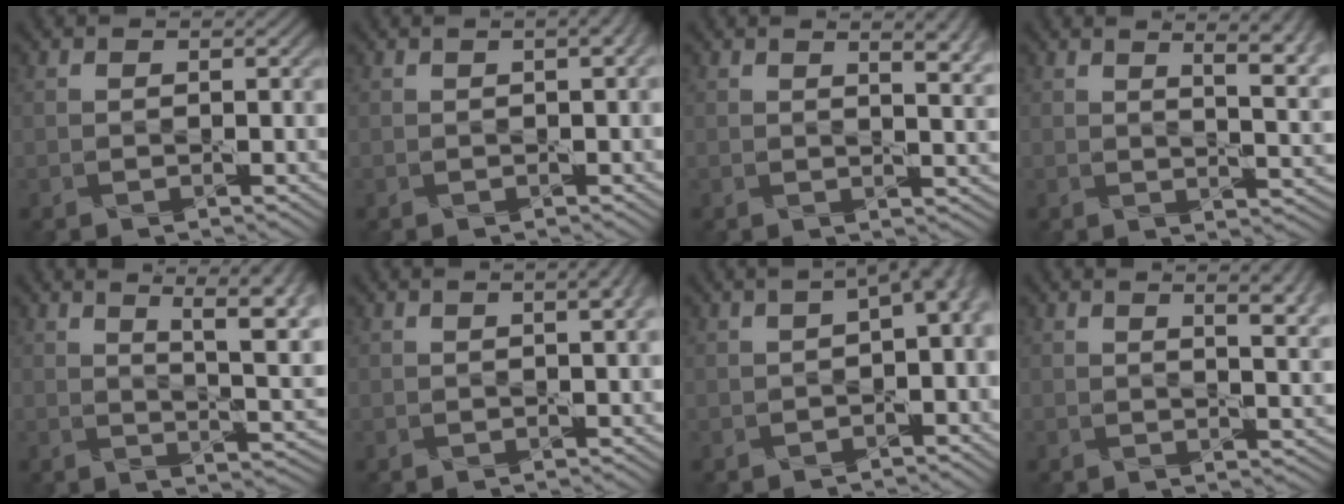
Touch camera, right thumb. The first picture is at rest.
{"total": 2.3, "force": [0.7, 0.7, 2.0], "torque": [-0.025, 0.008, 0.007]}
{"total": 5.5, "force": [2.7, 1.9, 4.4], "torque": [-0.051, 0.011, 0.031]}
{"total": 9.1, "force": [4.4, 3.2, 7.4], "torque": [-0.082, 0.023, 0.049]}
{"total": 11.1, "force": [5.1, 3.7, 9.2], "torque": [-0.135, 0.016, 0.074]}
{"total": 2.9, "force": [1.0, 0.8, 2.6], "torque": [-0.030, 0.008, 0.007]}
{"total": 5.7, "force": [0.1, 2.7, 5.1], "torque": [-0.065, -0.001, 0.005]}
{"total": 6.7, "force": [3.2, 2.3, 5.5], "torque": [-0.054, 0.016, 0.035]}